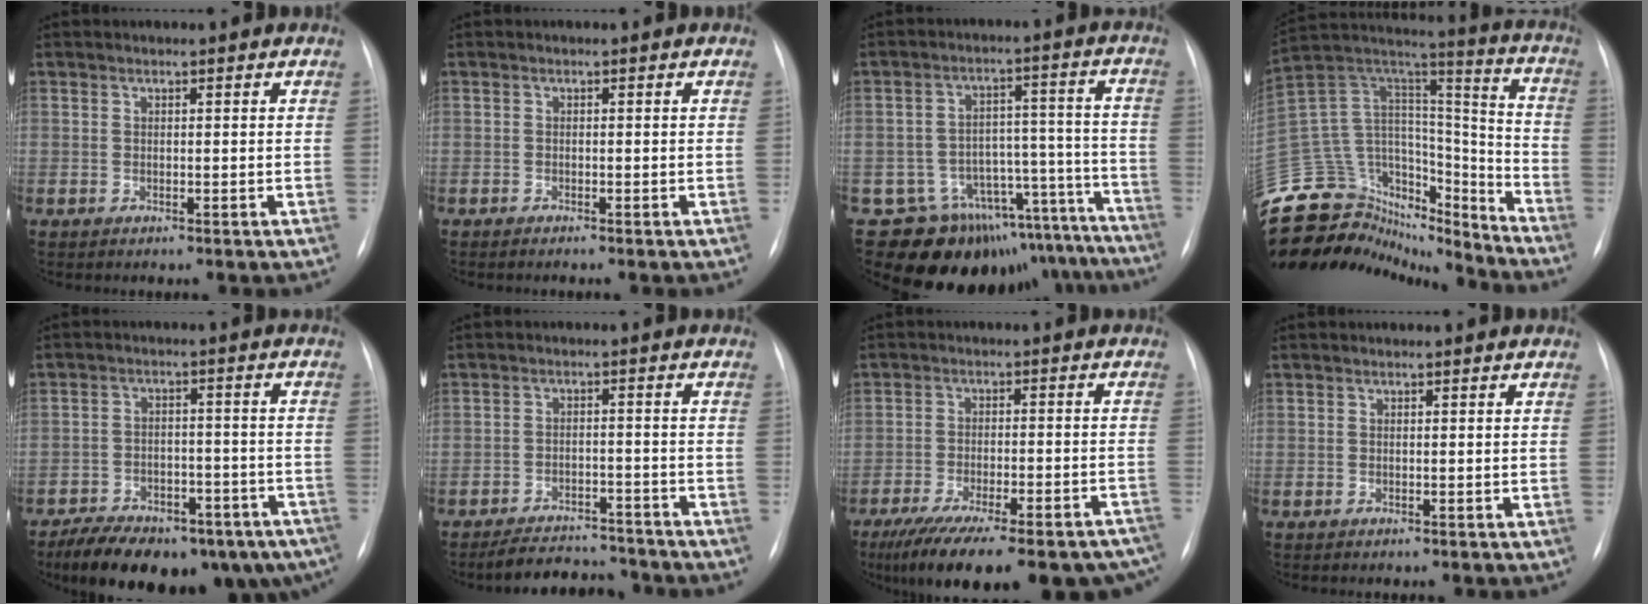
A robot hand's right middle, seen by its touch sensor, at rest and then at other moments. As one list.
[{"total": 0.8, "force": [-0.7, 0.0, 0.4], "torque": [-0.009, -0.002, -0.009]}, {"total": 20.7, "force": [-18.2, 8.7, 4.7], "torque": [-0.022, 0.071, -0.232]}, {"total": 33.9, "force": [-29.8, 11.6, 11.1], "torque": [-0.267, 0.023, -0.455]}, {"total": 20.7, "force": [-15.0, 9.1, 10.9], "torque": [-0.148, 0.011, -0.200]}, {"total": 8.1, "force": [-7.7, 2.1, 1.4], "torque": [-0.017, 0.005, -0.110]}, {"total": 25.7, "force": [-20.3, 6.4, 14.3], "torque": [-0.168, -0.013, -0.266]}, {"total": 0.0}]